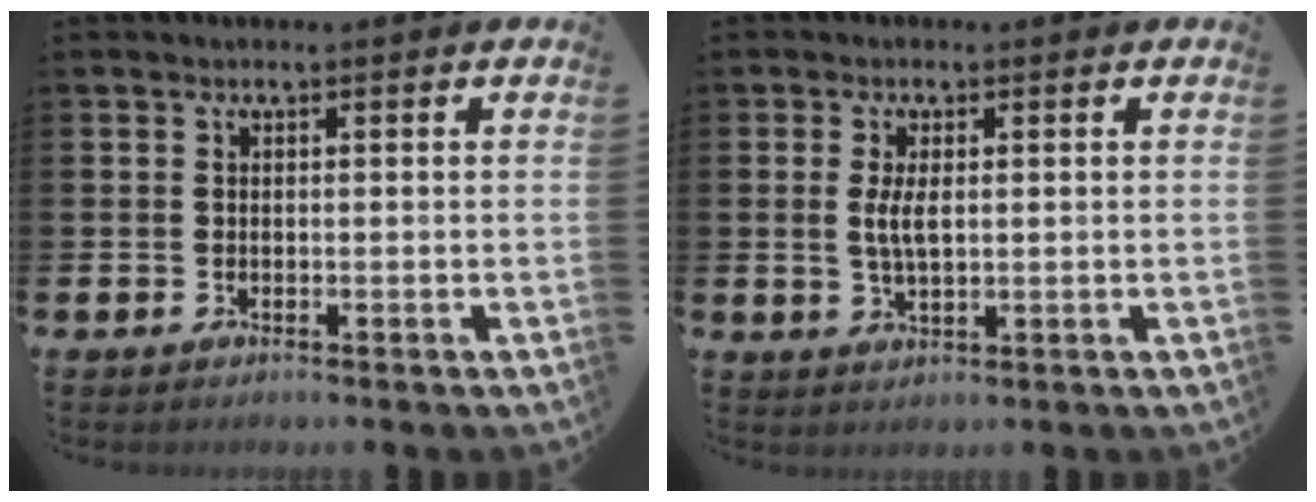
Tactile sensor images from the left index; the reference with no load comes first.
{"total": 3.4, "force": [0.7, 1.3, 3.1], "torque": [-0.049, 0.001, 0.007]}